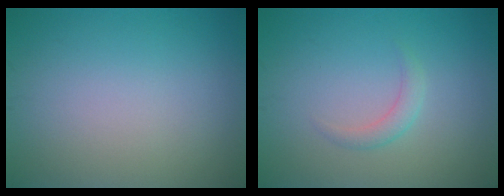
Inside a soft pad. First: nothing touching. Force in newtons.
{"total": 1.4, "press": 1.4, "slide": 0.1}